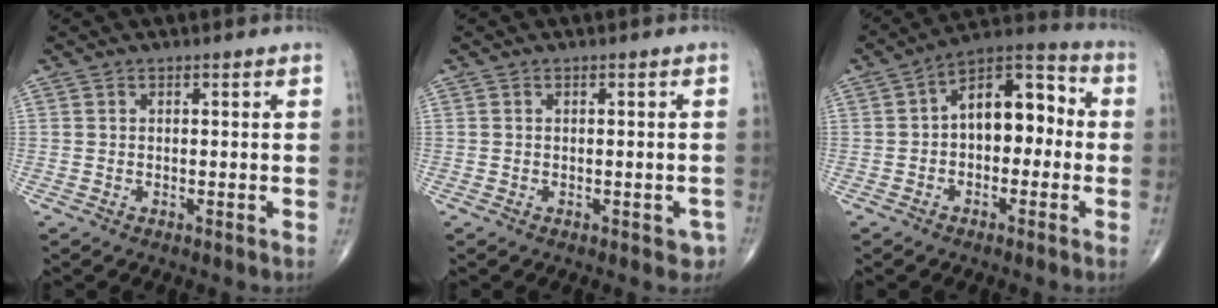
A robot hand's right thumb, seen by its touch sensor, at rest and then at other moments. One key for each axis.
{"total": 2.1, "fx": -1.0, "fy": 1.3, "fz": 1.3, "tx": 0.003, "ty": 0.007, "tz": -0.011}
{"total": 12.0, "fx": -0.1, "fy": 7.2, "fz": 9.6, "tx": -0.108, "ty": 0.043, "tz": -0.020}